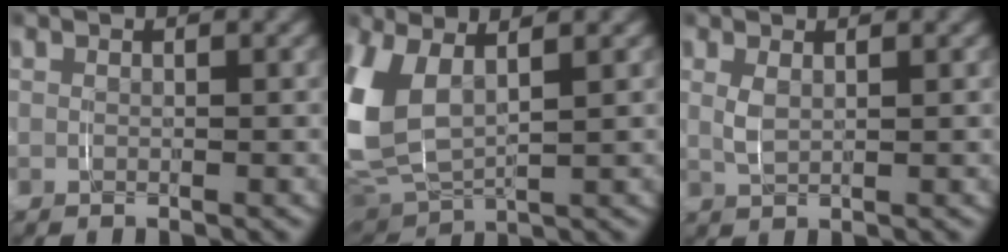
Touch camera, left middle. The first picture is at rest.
{"total": 8.6, "force": [0.8, 6.0, 6.1], "torque": [-0.197, -0.015, 0.017]}
{"total": 1.2, "force": [0.5, 0.4, 1.0], "torque": [-0.031, -0.007, 0.014]}